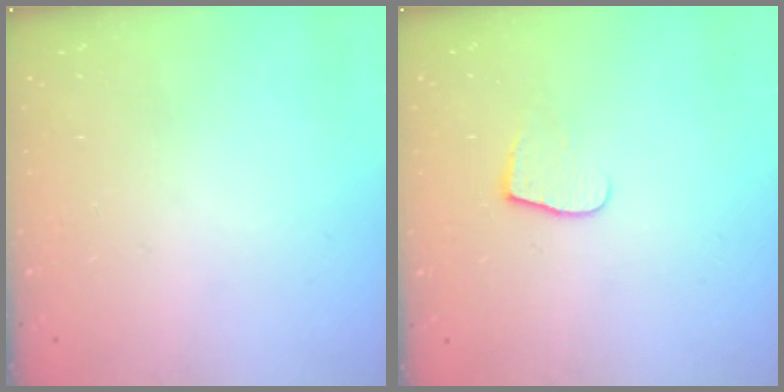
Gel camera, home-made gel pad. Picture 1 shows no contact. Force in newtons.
{"total": 5.4, "press": 5.4, "slide": 0.5}